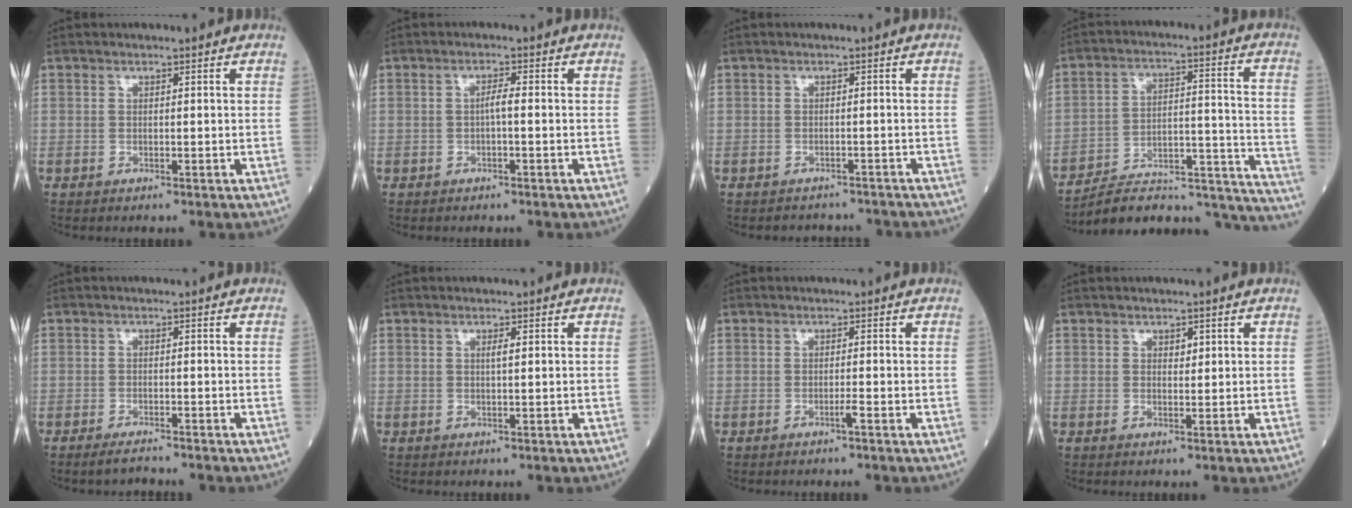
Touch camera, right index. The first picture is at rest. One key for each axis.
{"total": 1.7, "fx": -0.3, "fy": 0.1, "fz": 1.6, "tx": -0.028, "ty": 0.003, "tz": -0.007}
{"total": 5.2, "fx": -5.0, "fy": 1.6, "fz": 0.1, "tx": 0.002, "ty": 0.007, "tz": -0.057}
{"total": 24.1, "fx": -22.7, "fy": 3.2, "fz": 7.4, "tx": -0.036, "ty": 0.042, "tz": -0.318}
{"total": 2.4, "fx": -2.2, "fy": 0.2, "fz": 0.8, "tx": -0.019, "ty": -0.006, "tz": -0.036}
{"total": 0.9, "fx": 0.2, "fy": 0.0, "fz": 0.9, "tx": -0.018, "ty": 0.001, "tz": 0.003}
{"total": 0.9, "fx": -0.6, "fy": -0.2, "fz": 0.7, "tx": -0.012, "ty": 0.000, "tz": -0.011}
{"total": 1.0, "fx": 0.5, "fy": 0.6, "fz": 0.7, "tx": -0.006, "ty": -0.002, "tz": 0.007}